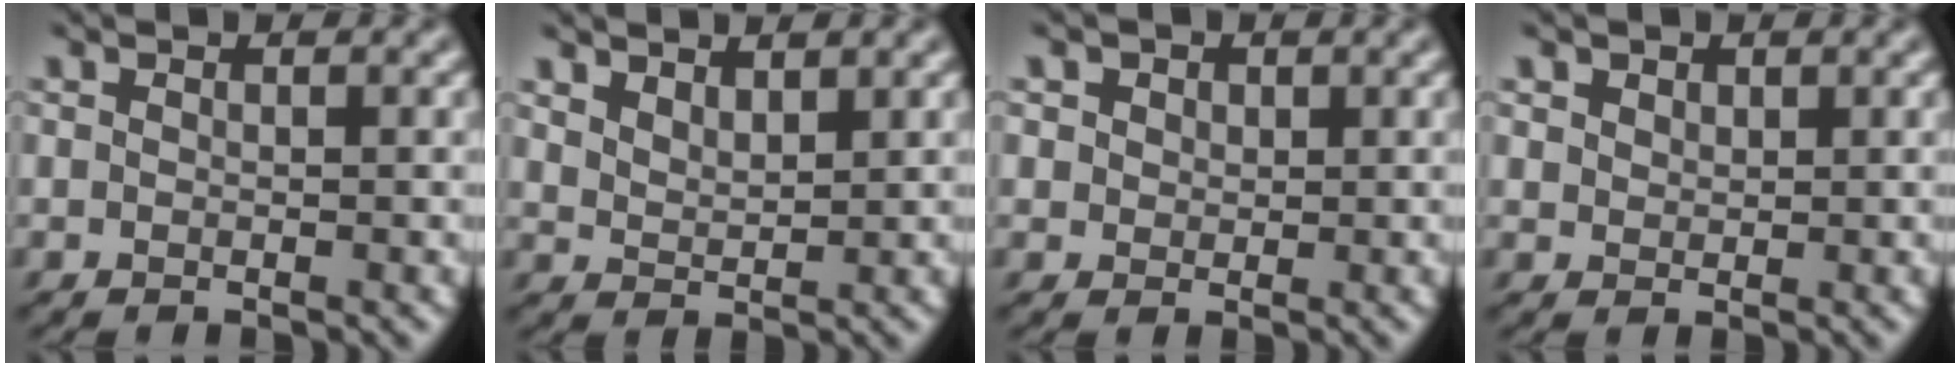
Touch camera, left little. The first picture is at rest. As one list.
[{"total": 2.2, "force": [1.8, 0.8, 1.0], "torque": [-0.026, 0.001, 0.041]}, {"total": 3.9, "force": [2.0, 2.8, 1.7], "torque": [-0.043, 0.006, 0.025]}, {"total": 2.1, "force": [1.3, 1.4, 0.7], "torque": [-0.028, 0.000, 0.030]}]